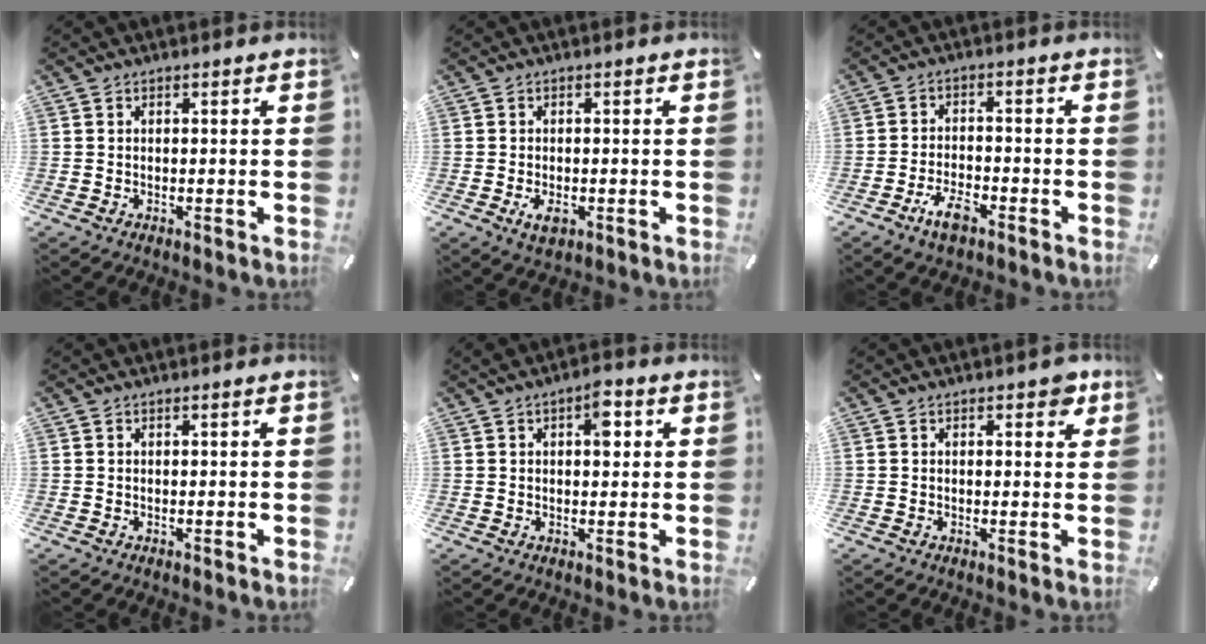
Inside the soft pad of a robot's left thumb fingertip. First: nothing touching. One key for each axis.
{"total": 3.2, "fx": -1.0, "fy": 1.9, "fz": 2.3, "tx": -0.046, "ty": -0.004, "tz": -0.021}
{"total": 5.8, "fx": -3.9, "fy": 2.5, "fz": 3.6, "tx": -0.072, "ty": 0.018, "tz": -0.072}
{"total": 0.0}
{"total": 5.3, "fx": 1.6, "fy": 2.9, "fz": 4.1, "tx": -0.038, "ty": -0.009, "tz": 0.016}
{"total": 3.0, "fx": 1.5, "fy": 1.8, "fz": 1.9, "tx": -0.012, "ty": -0.004, "tz": 0.018}